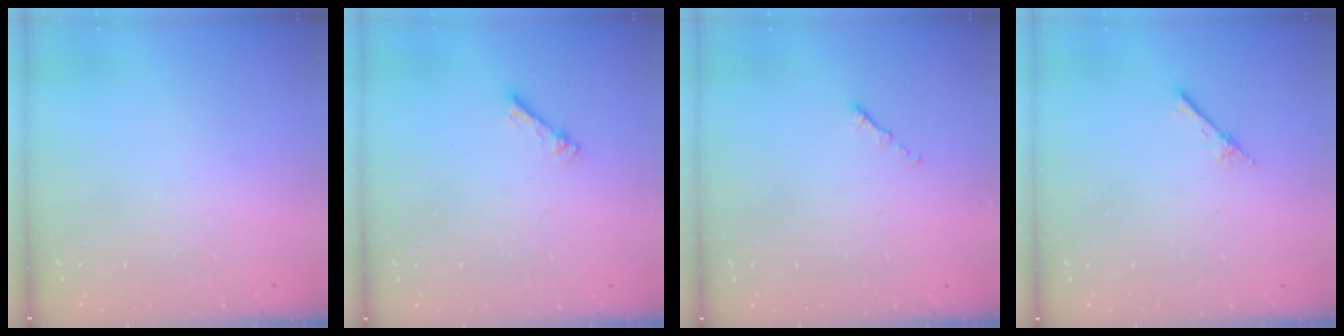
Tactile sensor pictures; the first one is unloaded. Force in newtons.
{"total": 2.3, "press": 2.2, "slide": 0.4}
{"total": 0.6, "press": 0.5, "slide": 0.2}
{"total": 2.4, "press": 2.4, "slide": 0.3}